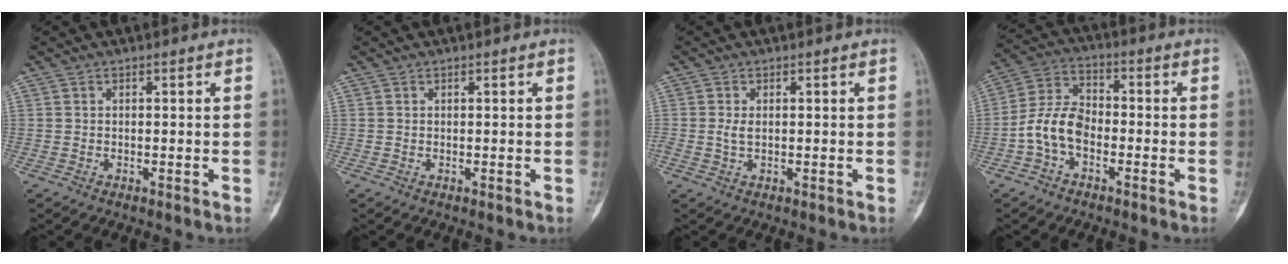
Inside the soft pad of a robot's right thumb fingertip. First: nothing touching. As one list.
[{"total": 0.0}, {"total": 1.8, "force": [0.1, 1.0, 1.5], "torque": [-0.034, 0.000, 0.004]}, {"total": 8.6, "force": [-2.8, 5.4, 6.0], "torque": [-0.113, 0.033, -0.065]}]